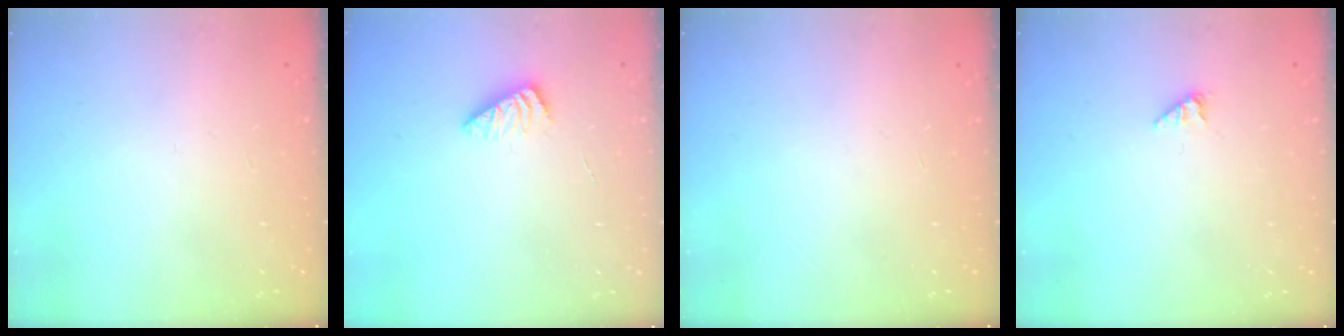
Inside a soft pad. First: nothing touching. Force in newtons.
{"total": 2.8, "press": 2.8, "slide": 0.4}
{"total": 0.0}
{"total": 1.7, "press": 1.7, "slide": 0.3}